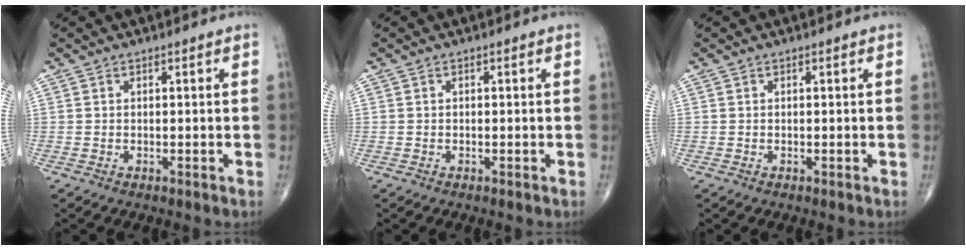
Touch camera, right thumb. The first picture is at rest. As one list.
[{"total": 0.0}, {"total": 0.0}]